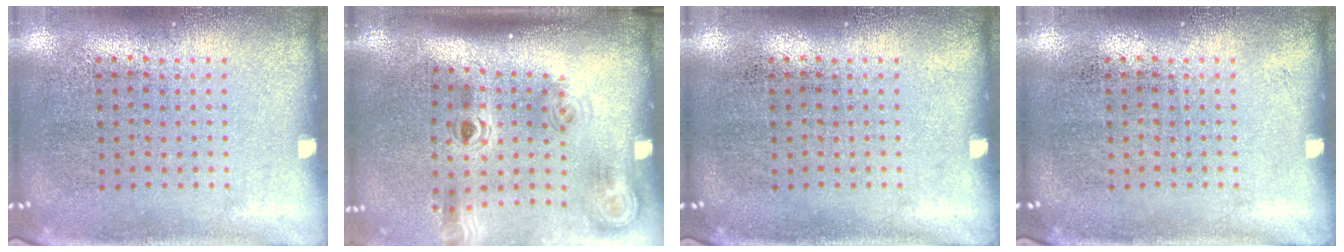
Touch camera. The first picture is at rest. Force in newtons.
{"total": 1.9, "press": 1.3, "slide": 1.5}
{"total": 0.0}
{"total": 0.0}